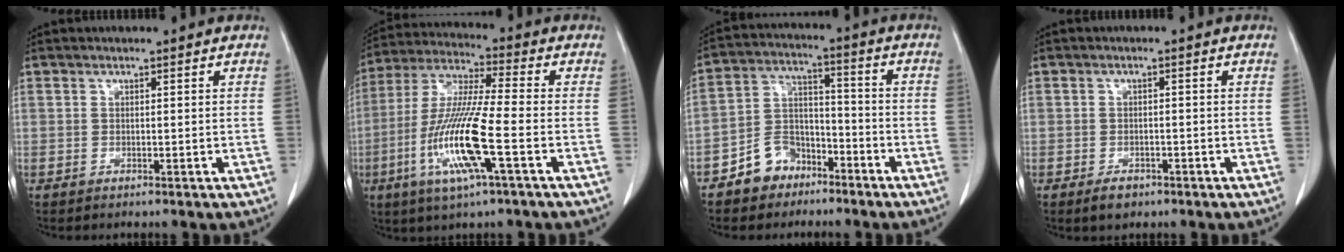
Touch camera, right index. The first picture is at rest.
{"total": 14.2, "force": [-4.5, 0.4, 13.5], "torque": [-0.280, -0.012, -0.089]}
{"total": 8.1, "force": [-5.4, 5.6, 2.1], "torque": [-0.044, 0.021, -0.096]}
{"total": 2.7, "force": [-1.8, 1.7, 1.1], "torque": [-0.016, 0.003, -0.020]}